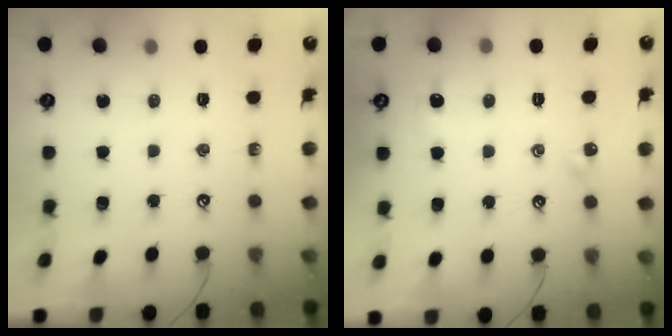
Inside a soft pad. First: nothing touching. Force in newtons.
{"total": 2.9, "press": 2.8, "slide": 0.6}